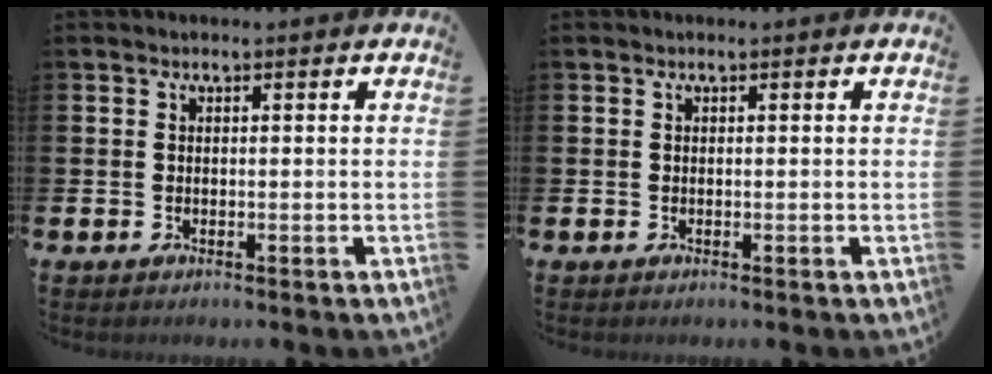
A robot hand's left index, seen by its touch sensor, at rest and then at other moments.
{"total": 0.0}